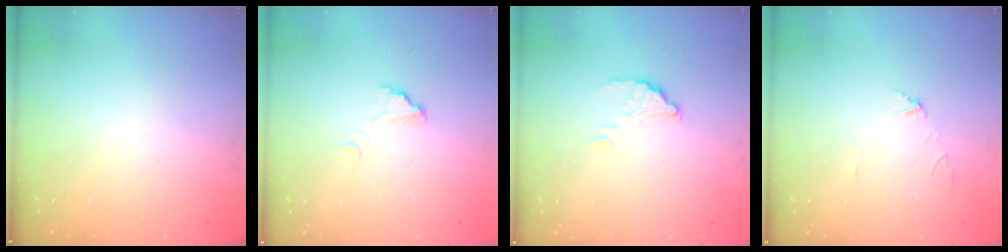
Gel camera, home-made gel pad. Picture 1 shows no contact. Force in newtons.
{"total": 5.0, "press": 5.0, "slide": 0.4}
{"total": 2.3, "press": 2.3, "slide": 0.0}
{"total": 2.7, "press": 2.7, "slide": 0.2}